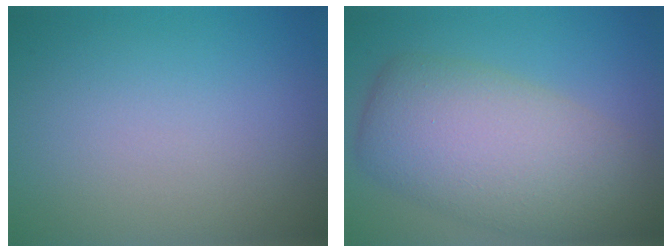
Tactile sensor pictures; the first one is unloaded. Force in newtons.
{"total": 9.0, "press": 9.0, "slide": 0.7}